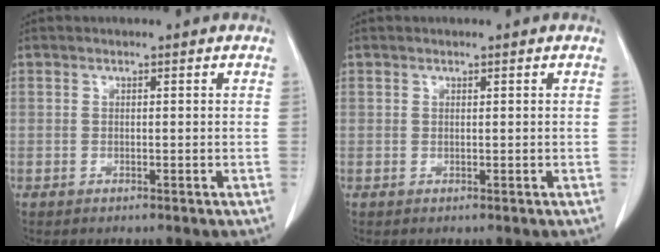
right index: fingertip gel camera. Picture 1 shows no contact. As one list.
[{"total": 0.0}]